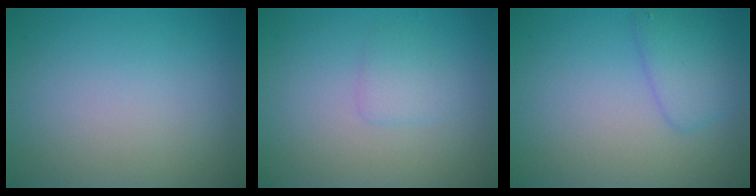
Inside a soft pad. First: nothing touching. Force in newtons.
{"total": 1.3, "press": 1.3, "slide": 0.1}
{"total": 2.6, "press": 2.5, "slide": 0.2}